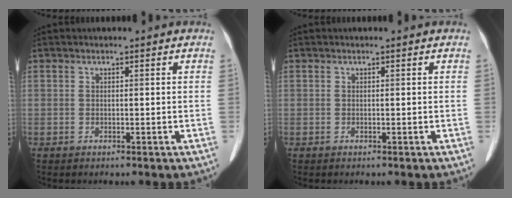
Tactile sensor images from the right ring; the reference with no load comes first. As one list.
[{"total": 0.0}]